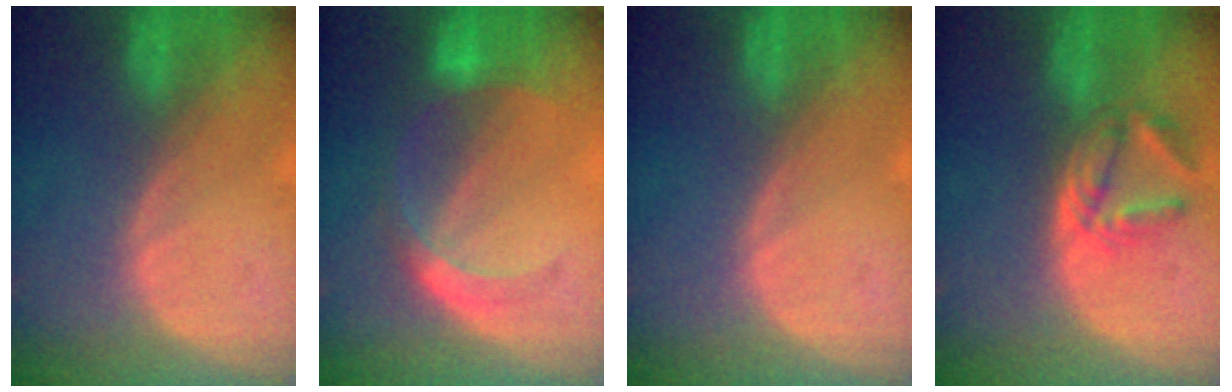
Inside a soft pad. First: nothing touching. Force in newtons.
{"total": 5.7, "press": 5.4, "slide": 1.8}
{"total": 0.0}
{"total": 5.8, "press": 5.2, "slide": 2.6}